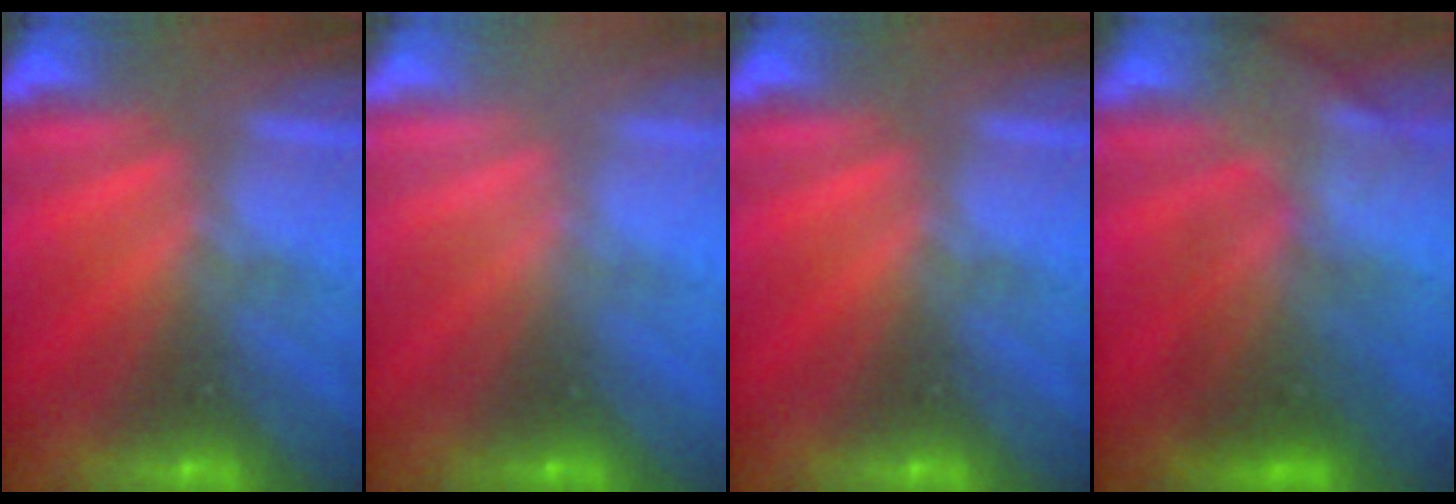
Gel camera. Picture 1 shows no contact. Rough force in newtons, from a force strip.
{"total": 3.0}
{"total": 0.0}
{"total": 2.6}